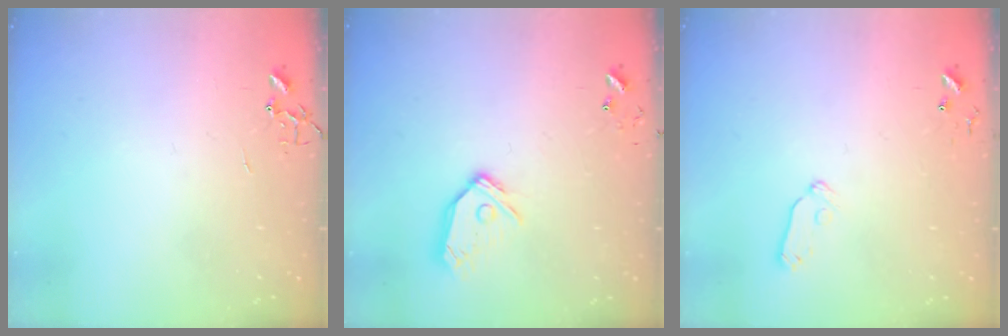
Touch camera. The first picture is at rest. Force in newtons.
{"total": 11.6, "press": 11.6, "slide": 1.4}
{"total": 6.8, "press": 6.7, "slide": 0.8}